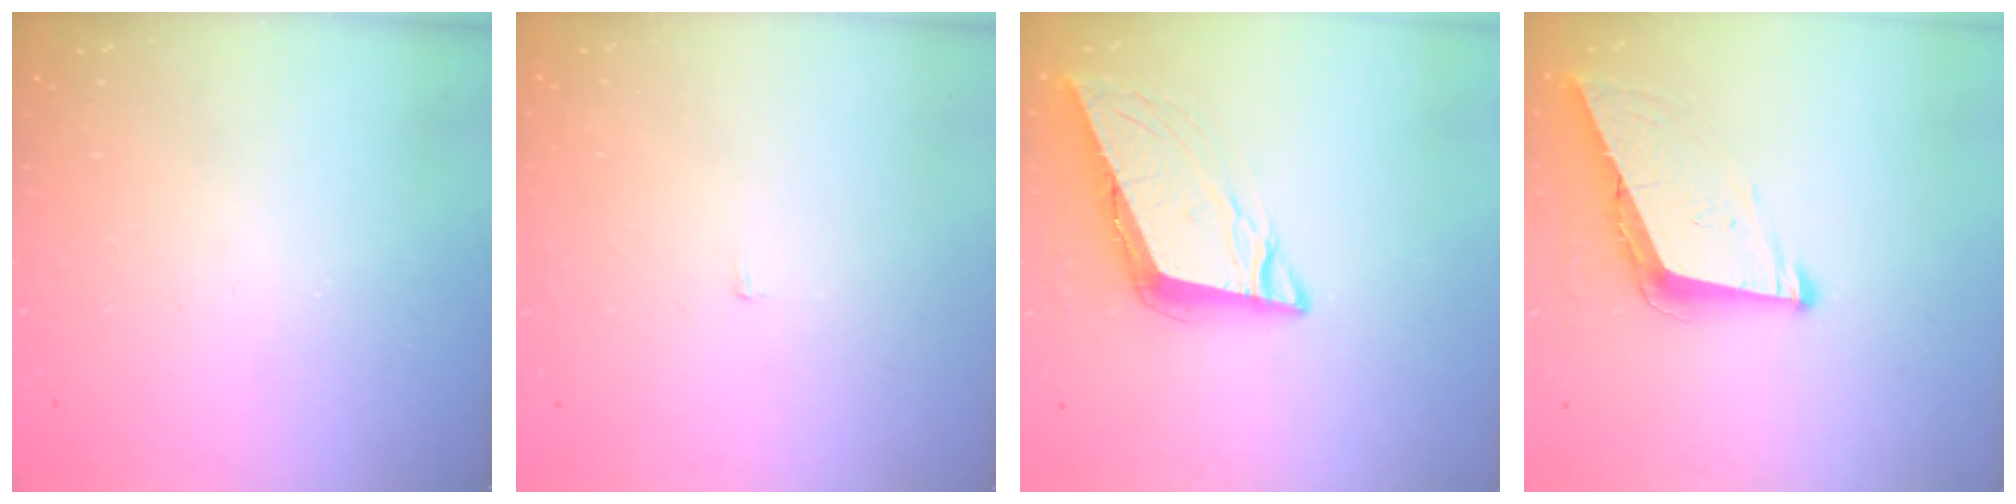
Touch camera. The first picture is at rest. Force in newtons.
{"total": 2.2, "press": 2.2, "slide": 0.1}
{"total": 9.6, "press": 9.4, "slide": 2.1}
{"total": 7.8, "press": 7.8, "slide": 0.9}